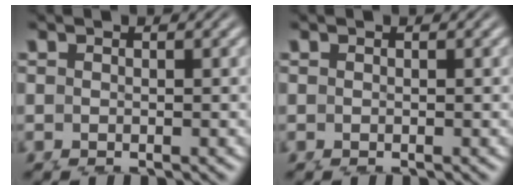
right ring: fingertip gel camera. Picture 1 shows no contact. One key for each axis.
{"total": 0.0}